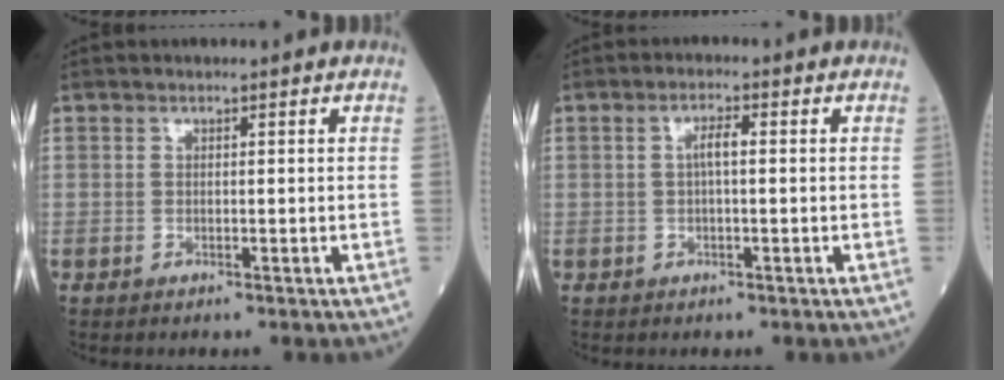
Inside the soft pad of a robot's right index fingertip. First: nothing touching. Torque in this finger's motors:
{"motor_torque": [0.32, -0.05, 0.23, 0.06]}